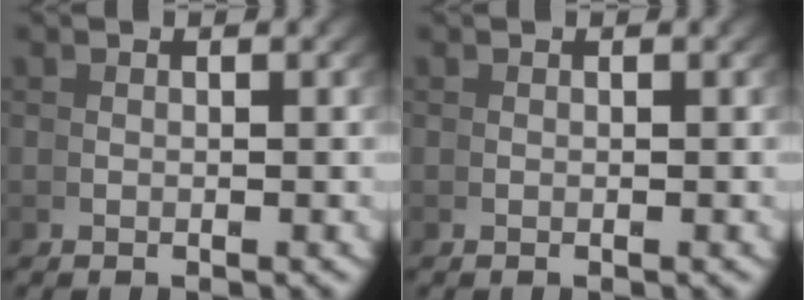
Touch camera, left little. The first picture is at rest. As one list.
[{"total": 0.0}]